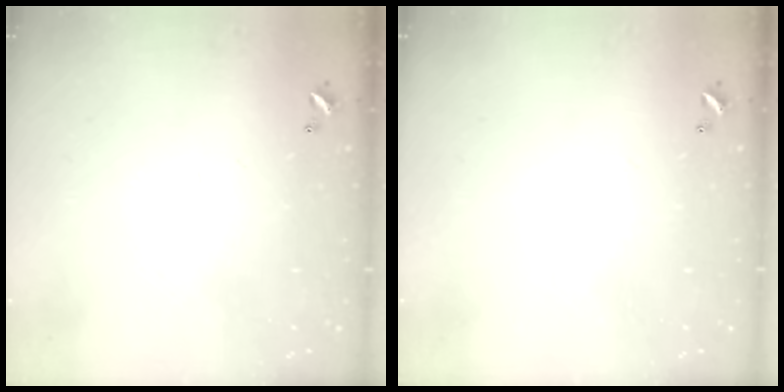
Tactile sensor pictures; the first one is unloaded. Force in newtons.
{"total": 0.0}